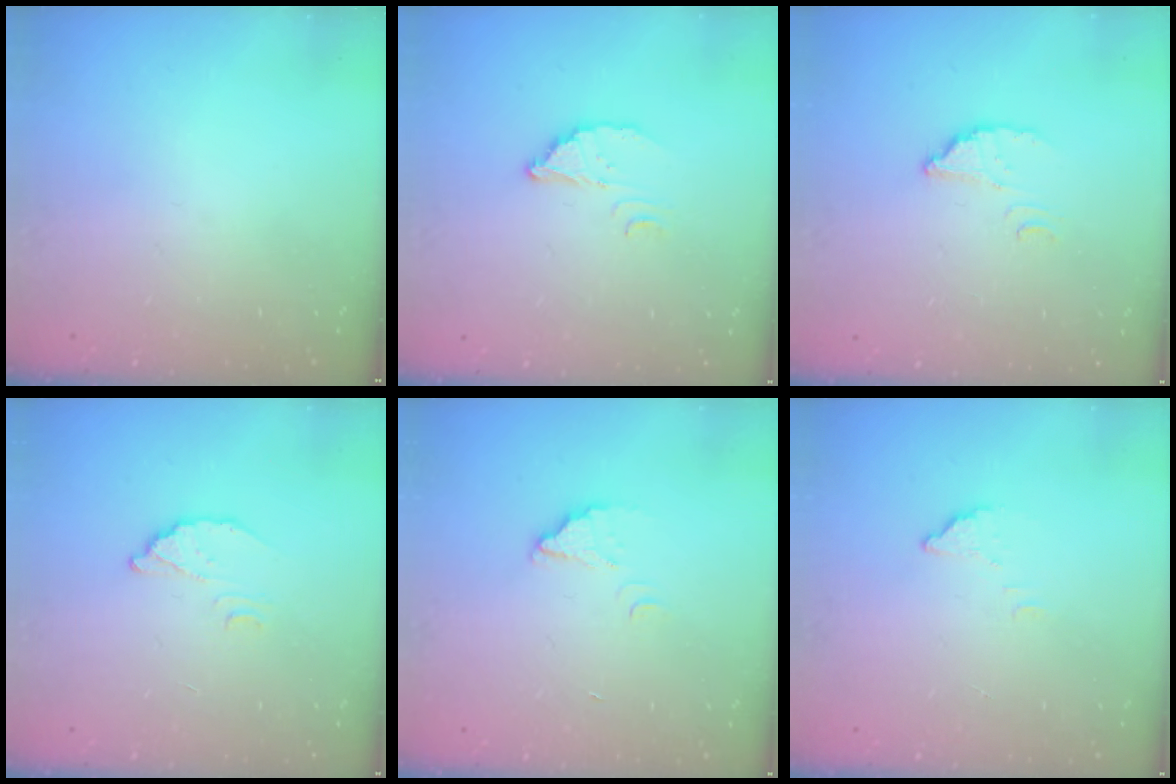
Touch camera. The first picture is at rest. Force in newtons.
{"total": 3.3, "press": 3.3, "slide": 0.1}
{"total": 2.8, "press": 2.8, "slide": 0.2}
{"total": 3.8, "press": 3.8, "slide": 0.3}
{"total": 2.1, "press": 2.1, "slide": 0.1}
{"total": 2.8, "press": 2.8, "slide": 0.1}